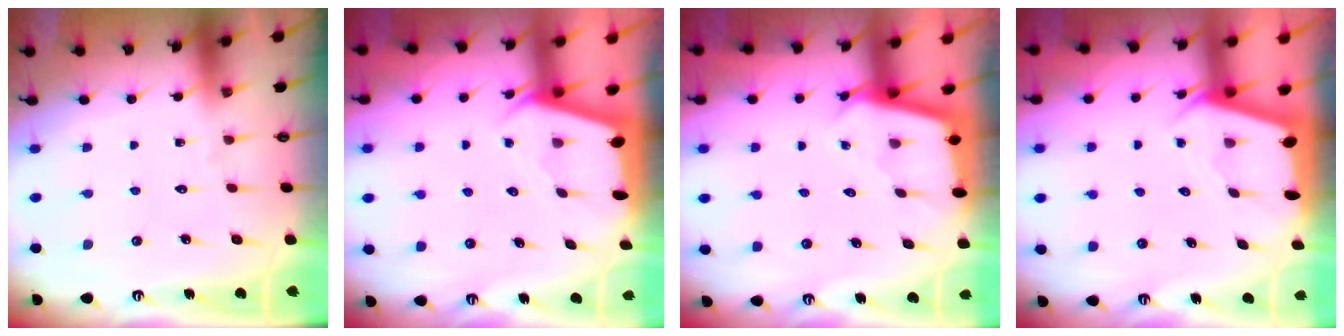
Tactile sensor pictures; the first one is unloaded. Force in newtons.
{"total": 2.0, "press": 2.0, "slide": 0.3}
{"total": 2.2, "press": 2.2, "slide": 0.2}
{"total": 2.0, "press": 2.0, "slide": 0.3}